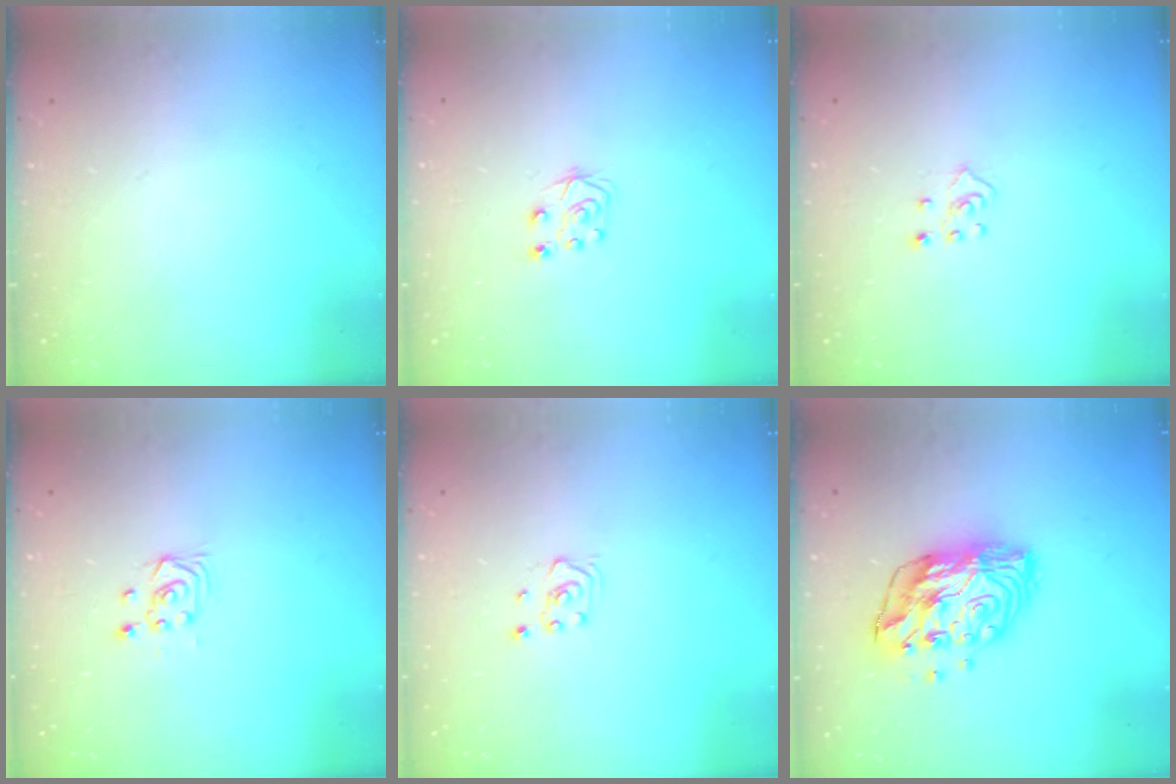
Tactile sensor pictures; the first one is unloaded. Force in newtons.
{"total": 5.7, "press": 5.7, "slide": 0.5}
{"total": 2.3, "press": 2.3, "slide": 0.5}
{"total": 3.6, "press": 3.5, "slide": 1.2}
{"total": 2.8, "press": 2.6, "slide": 1.1}
{"total": 13.2, "press": 13.2, "slide": 1.1}